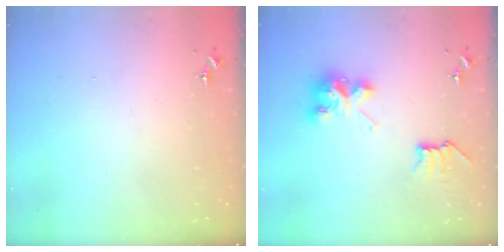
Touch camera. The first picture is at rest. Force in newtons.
{"total": 7.7, "press": 7.7, "slide": 0.1}